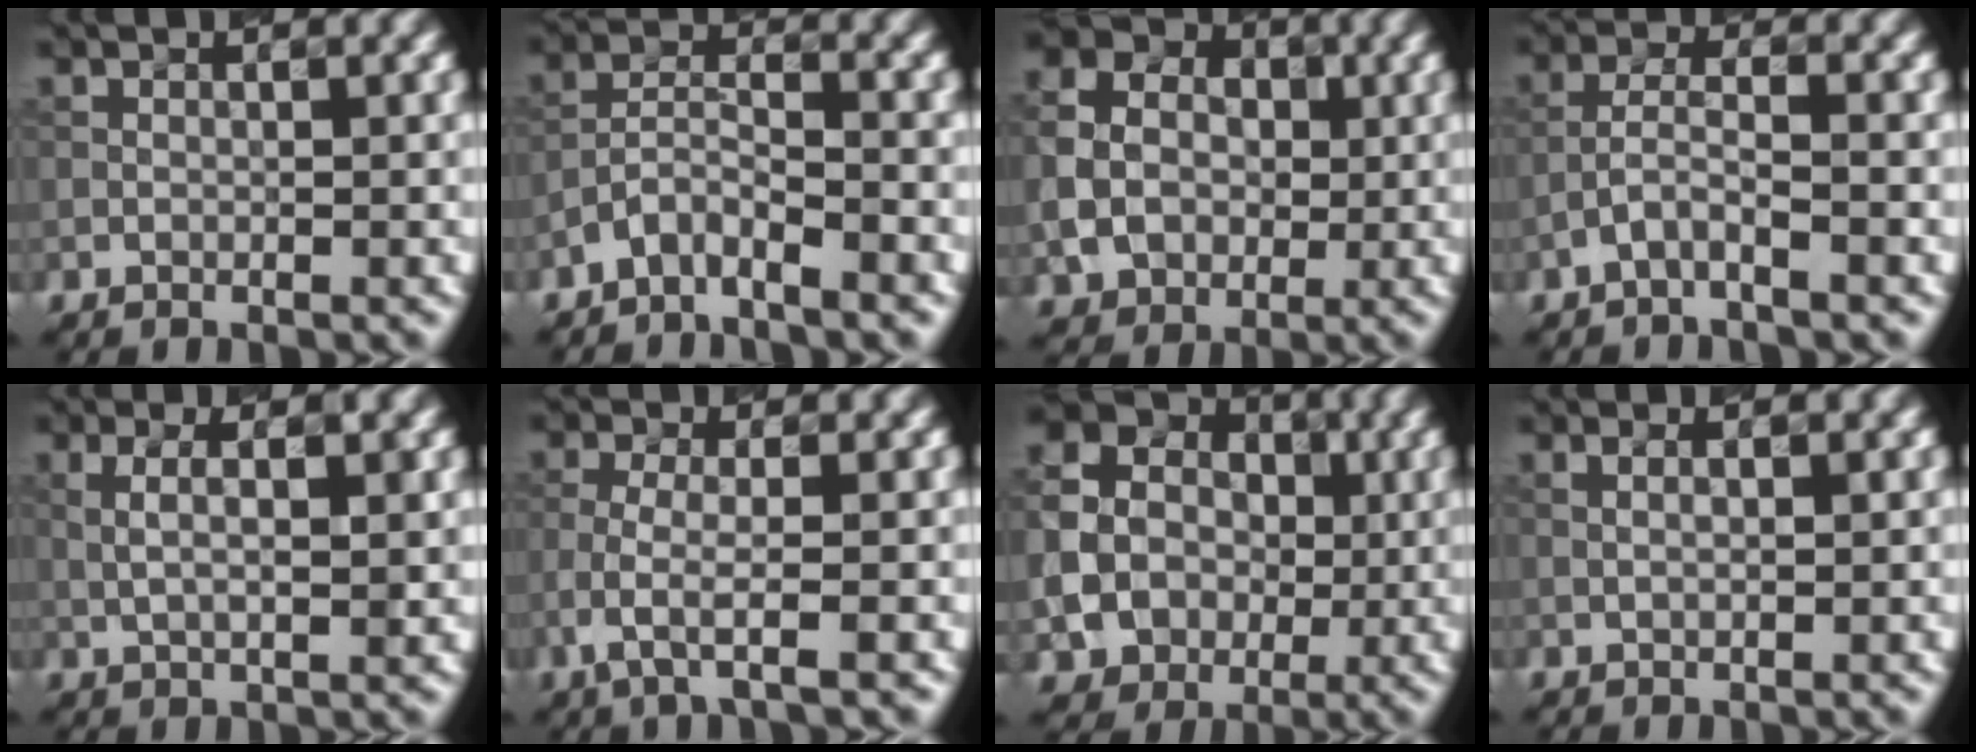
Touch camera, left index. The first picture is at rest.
{"total": 3.0, "force": [-2.5, 0.7, 1.5], "torque": [-0.036, 0.011, -0.052]}
{"total": 5.8, "force": [-0.3, 5.1, 2.7], "torque": [-0.059, 0.004, -0.010]}
{"total": 2.2, "force": [-1.4, 0.4, 1.7], "torque": [-0.040, 0.012, -0.029]}
{"total": 2.9, "force": [0.8, 0.7, 2.7], "torque": [-0.044, 0.001, 0.019]}
{"total": 2.6, "force": [-1.3, 0.5, 2.2], "torque": [-0.054, 0.002, -0.026]}
{"total": 7.7, "force": [-0.5, 7.1, 2.9], "torque": [-0.059, 0.002, -0.010]}
{"total": 1.4, "force": [0.7, 0.5, 1.1], "torque": [-0.007, 0.002, 0.004]}